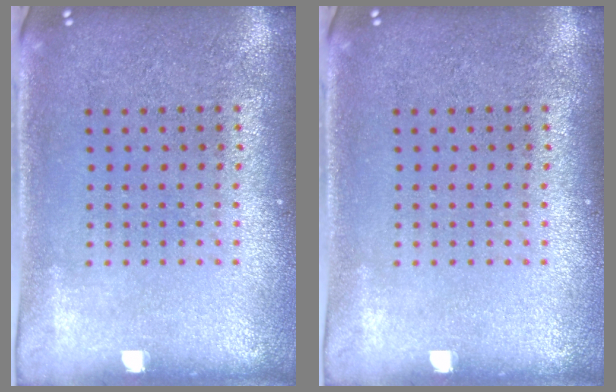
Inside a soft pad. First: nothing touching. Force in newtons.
{"total": 0.0}